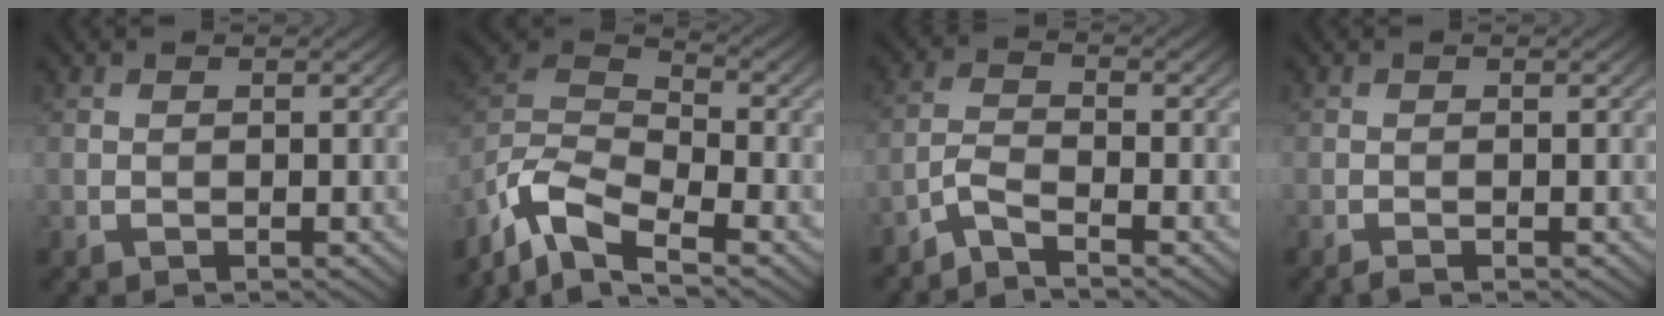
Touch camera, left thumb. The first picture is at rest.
{"total": 10.8, "force": [-7.9, 3.9, 6.4], "torque": [-0.145, -0.005, -0.165]}
{"total": 2.9, "force": [-2.5, 0.4, 1.3], "torque": [-0.032, 0.001, -0.066]}
{"total": 0.6, "force": [-0.4, 0.0, 0.4], "torque": [-0.005, 0.002, -0.010]}